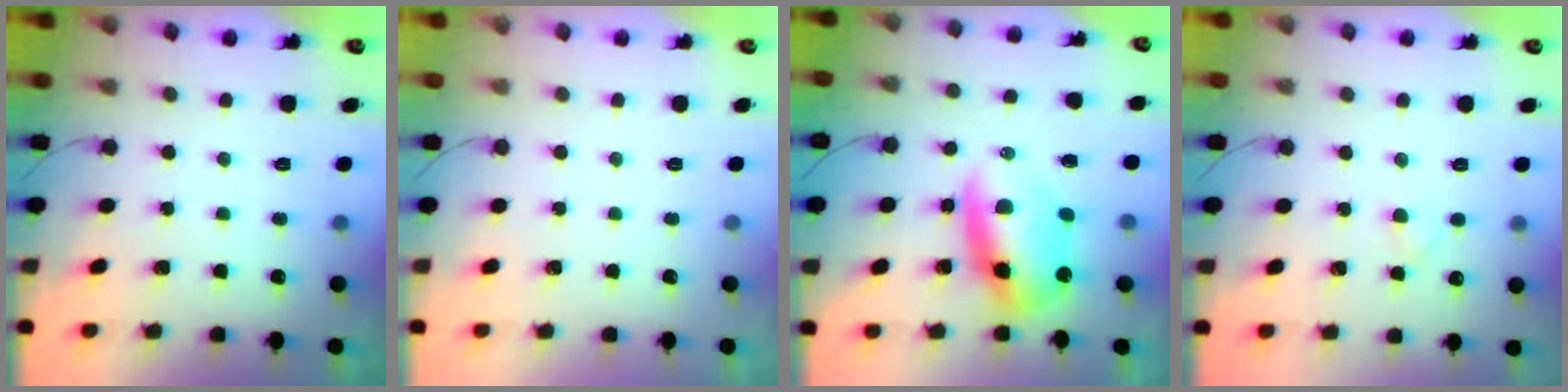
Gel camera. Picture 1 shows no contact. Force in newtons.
{"total": 0.0}
{"total": 10.1, "press": 9.7, "slide": 2.6}
{"total": 1.8, "press": 1.5, "slide": 1.0}